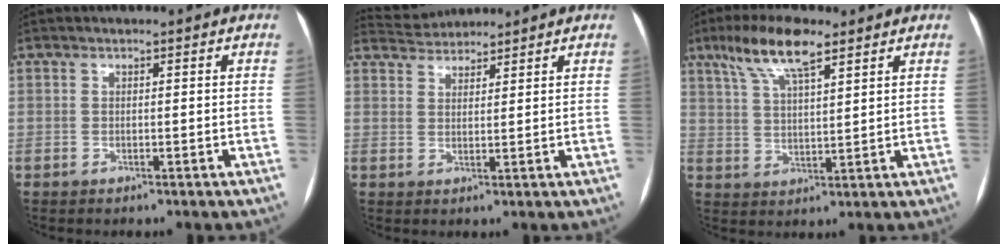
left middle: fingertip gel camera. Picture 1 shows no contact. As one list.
[{"total": 4.2, "force": [4.2, 0.5, -0.1], "torque": [-0.005, 0.025, 0.075]}, {"total": 9.3, "force": [6.2, 1.9, 6.7], "torque": [-0.135, 0.018, 0.115]}]